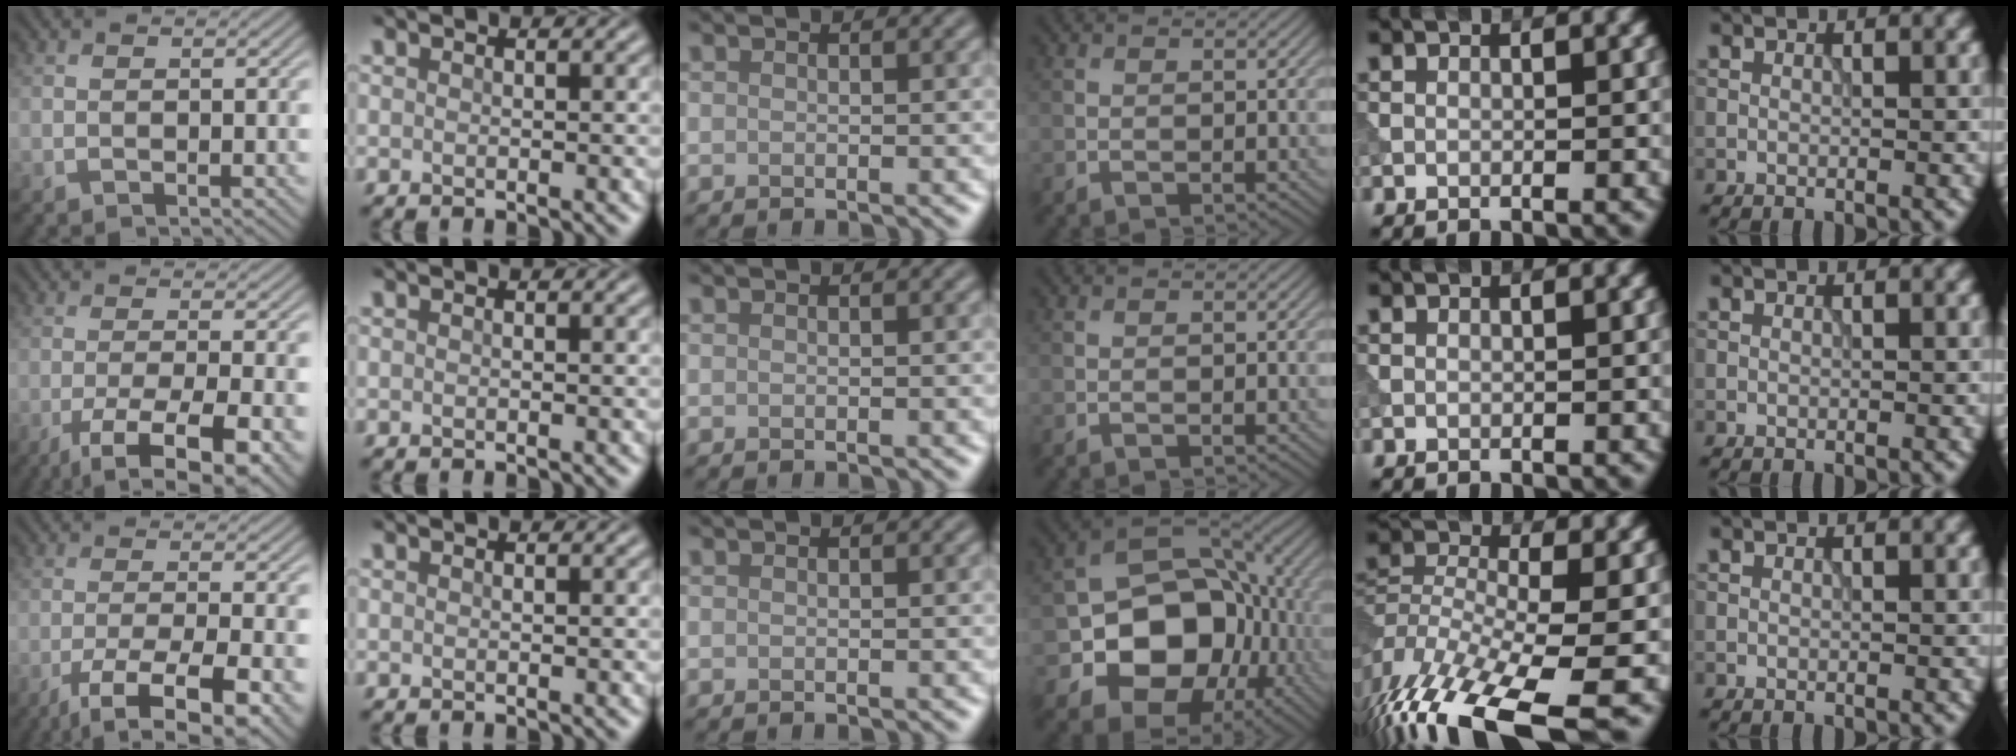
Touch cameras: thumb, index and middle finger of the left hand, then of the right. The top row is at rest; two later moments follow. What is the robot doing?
{"motion": "extract", "object": "tissue"}